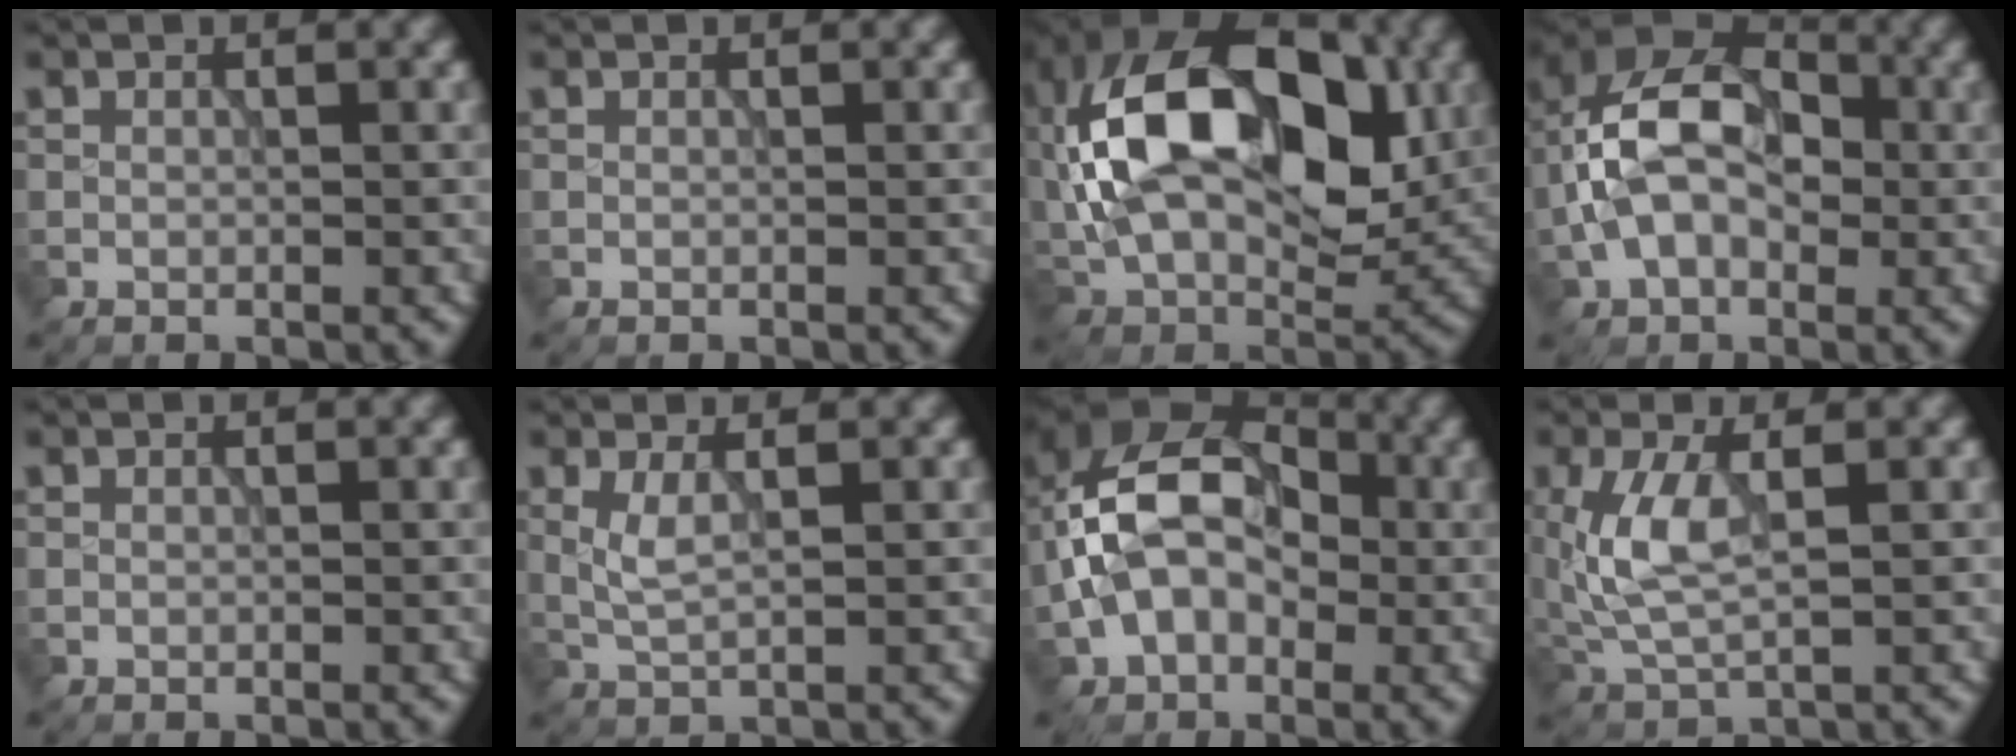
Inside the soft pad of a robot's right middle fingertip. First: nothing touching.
{"total": 0.0}
{"total": 17.0, "force": [2.1, 10.7, 13.1], "torque": [-0.240, 0.015, 0.027]}
{"total": 10.0, "force": [-0.3, 6.5, 7.7], "torque": [-0.144, 0.028, -0.022]}
{"total": 0.0}
{"total": 2.2, "force": [0.6, 0.5, 2.0], "torque": [-0.048, 0.000, 0.015]}
{"total": 11.3, "force": [-0.5, 7.7, 8.2], "torque": [-0.130, 0.029, -0.030]}
{"total": 5.4, "force": [0.7, 2.3, 4.8], "torque": [-0.123, 0.002, 0.014]}